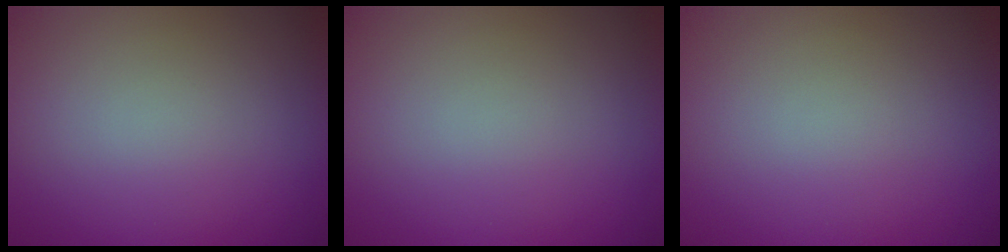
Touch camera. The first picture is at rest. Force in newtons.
{"total": 0.0}
{"total": 0.0}